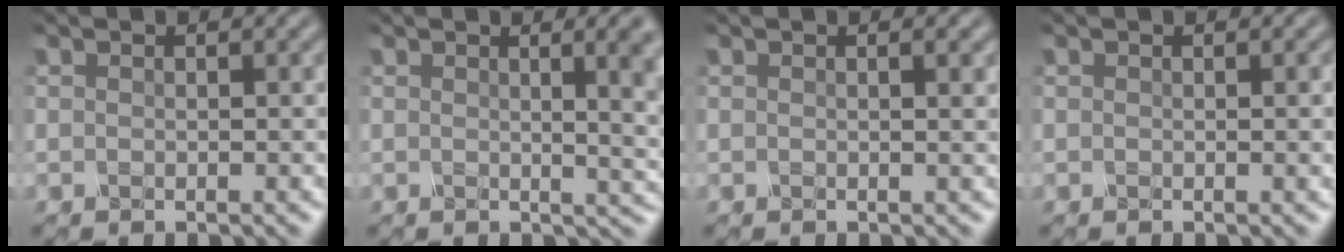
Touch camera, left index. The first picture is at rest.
{"total": 7.7, "force": [1.4, 3.4, 6.8], "torque": [-0.028, 0.043, 0.001]}
{"total": 2.5, "force": [1.0, 1.2, 2.0], "torque": [-0.005, 0.017, -0.006]}
{"total": 1.8, "force": [0.3, 0.8, 1.6], "torque": [-0.003, 0.008, -0.004]}